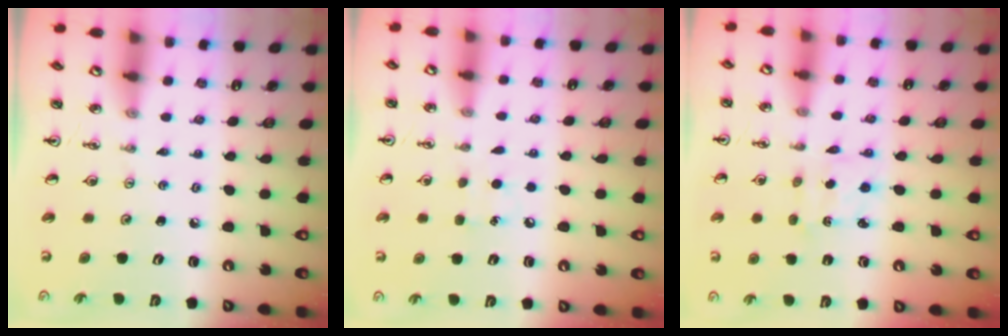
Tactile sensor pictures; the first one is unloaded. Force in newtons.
{"total": 6.3, "press": 6.3, "slide": 0.8}
{"total": 2.3, "press": 2.1, "slide": 0.8}